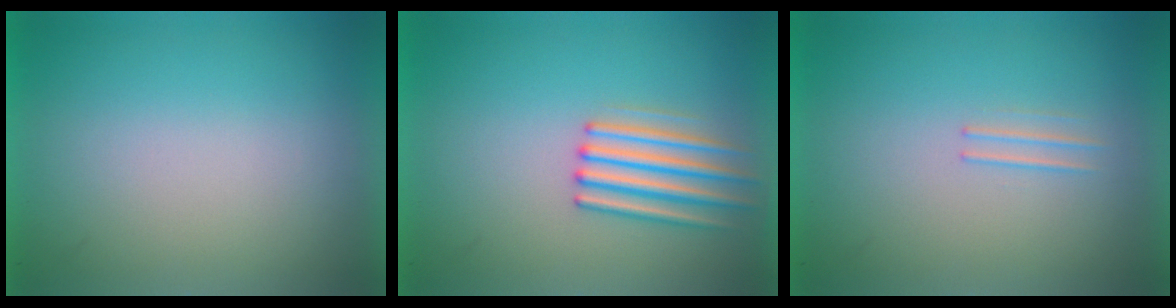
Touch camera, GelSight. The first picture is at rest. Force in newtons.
{"total": 3.0}
{"total": 1.1}